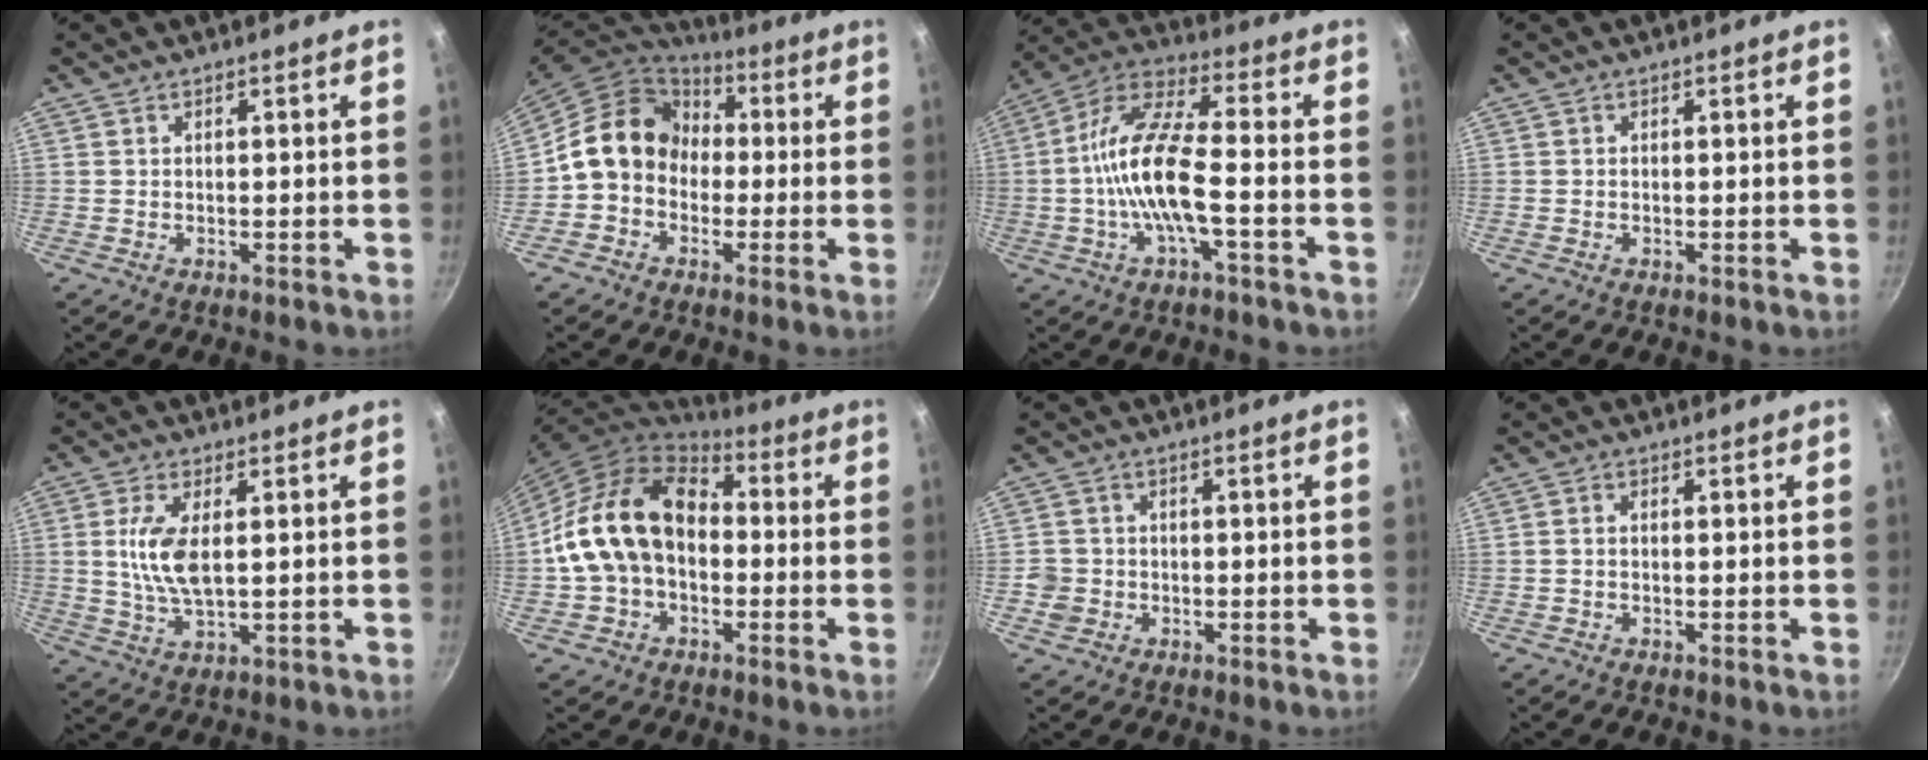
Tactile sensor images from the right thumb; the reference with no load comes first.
{"total": 14.1, "force": [0.0, 11.8, 7.6], "torque": [-0.095, 0.041, -0.022]}
{"total": 13.8, "force": [-2.8, 4.2, 12.9], "torque": [-0.255, 0.037, -0.070]}
{"total": 0.0}
{"total": 8.1, "force": [1.2, 3.3, 7.3], "torque": [-0.147, -0.004, 0.025]}
{"total": 18.1, "force": [-0.5, 13.1, 12.5], "torque": [-0.200, 0.048, -0.018]}
{"total": 3.4, "force": [-1.0, 3.1, 0.8], "torque": [-0.002, 0.016, -0.015]}
{"total": 1.1, "force": [-0.2, 0.8, 0.8], "torque": [-0.013, 0.007, -0.004]}